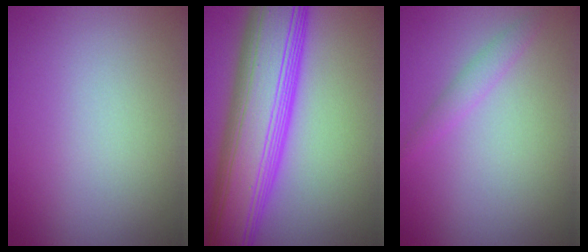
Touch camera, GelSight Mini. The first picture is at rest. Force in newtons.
{"total": 12.1, "press": 12.1, "slide": 0.2}
{"total": 1.5, "press": 1.5, "slide": 0.1}